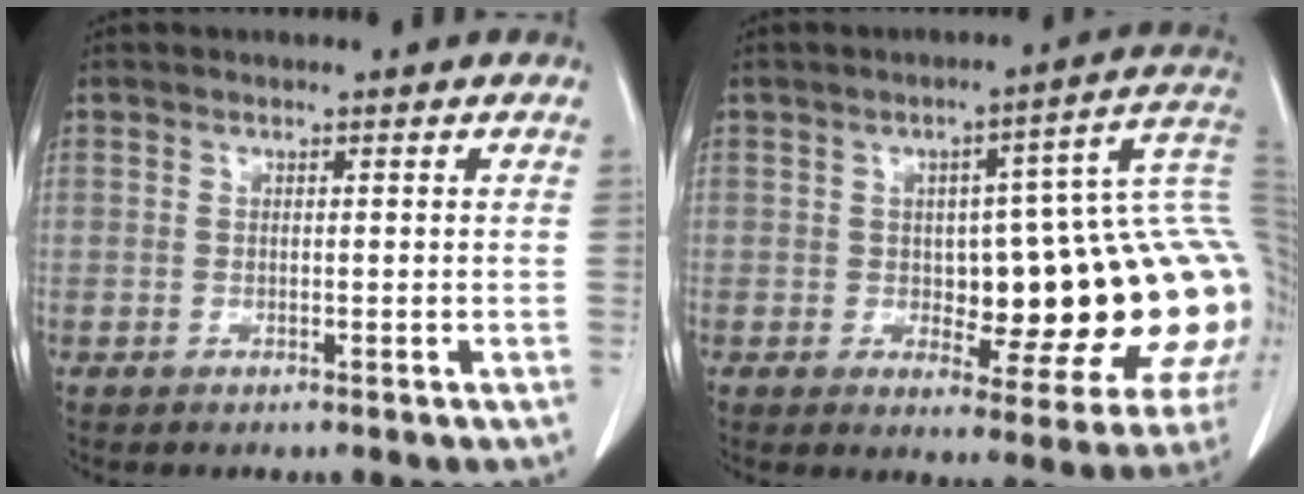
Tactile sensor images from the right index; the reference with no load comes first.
{"total": 21.9, "force": [-0.3, 6.3, 21.0], "torque": [-0.192, 0.034, 0.012]}